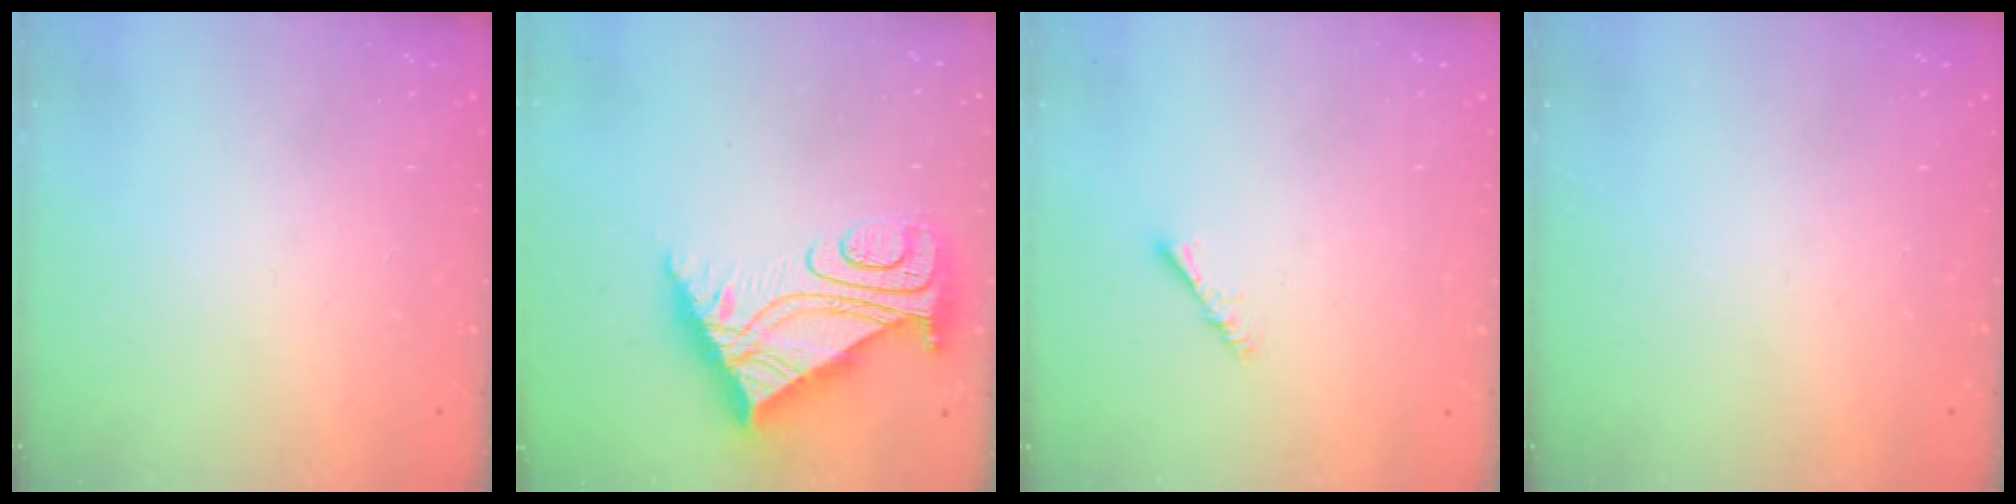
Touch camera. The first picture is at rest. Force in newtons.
{"total": 8.9, "press": 8.8, "slide": 0.9}
{"total": 2.3, "press": 2.3, "slide": 0.4}
{"total": 0.0}